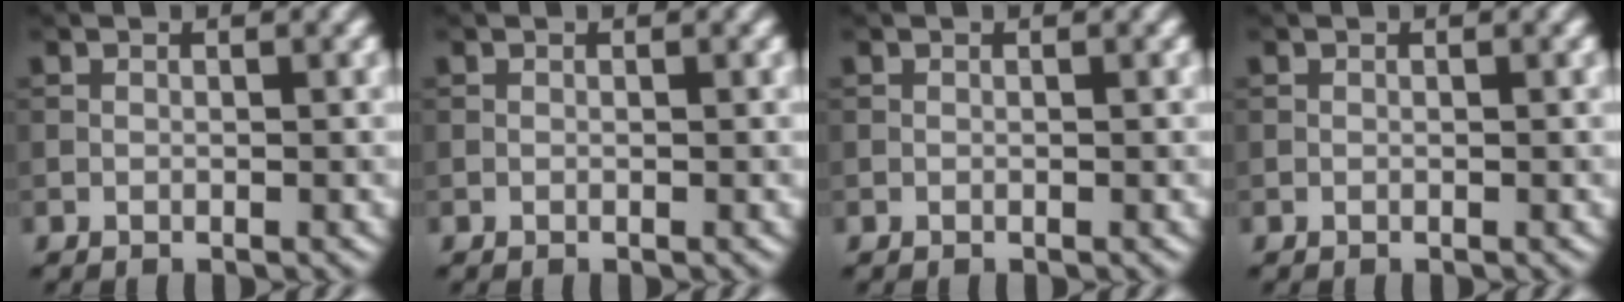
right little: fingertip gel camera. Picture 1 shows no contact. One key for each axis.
{"total": 0.0}
{"total": 0.0}
{"total": 0.0}